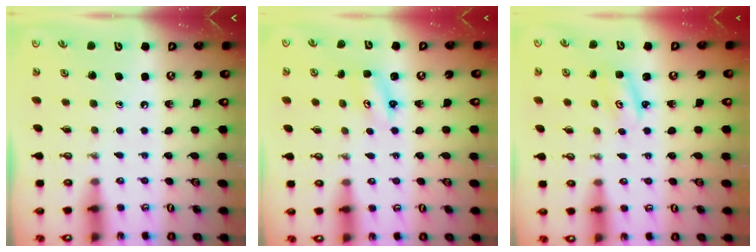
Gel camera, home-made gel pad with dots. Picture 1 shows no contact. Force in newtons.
{"total": 2.9, "press": 2.9, "slide": 0.3}
{"total": 2.6, "press": 2.6, "slide": 0.1}